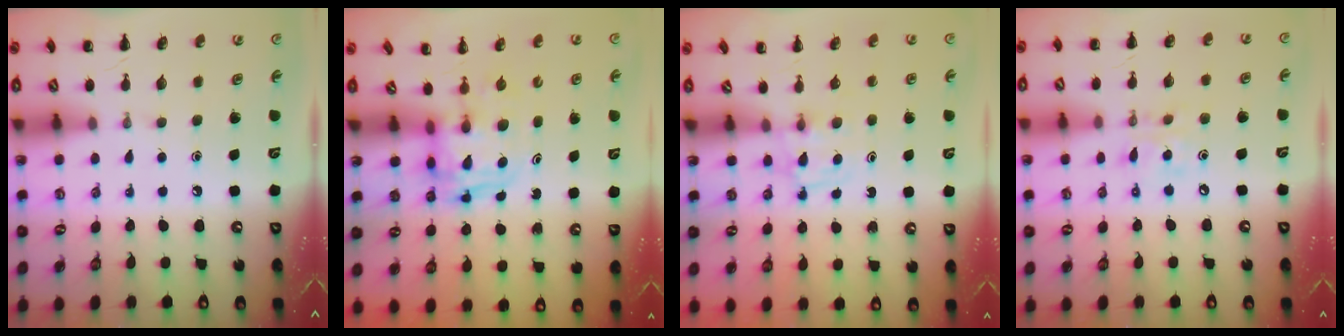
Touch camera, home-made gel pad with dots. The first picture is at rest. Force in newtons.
{"total": 2.7, "press": 2.7, "slide": 0.2}
{"total": 2.8, "press": 2.5, "slide": 1.4}
{"total": 8.1, "press": 7.9, "slide": 1.6}